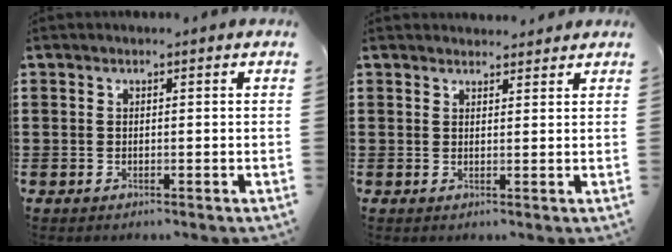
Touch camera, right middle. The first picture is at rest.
{"total": 1.8, "force": [1.8, 0.3, 0.0], "torque": [0.003, 0.001, 0.032]}